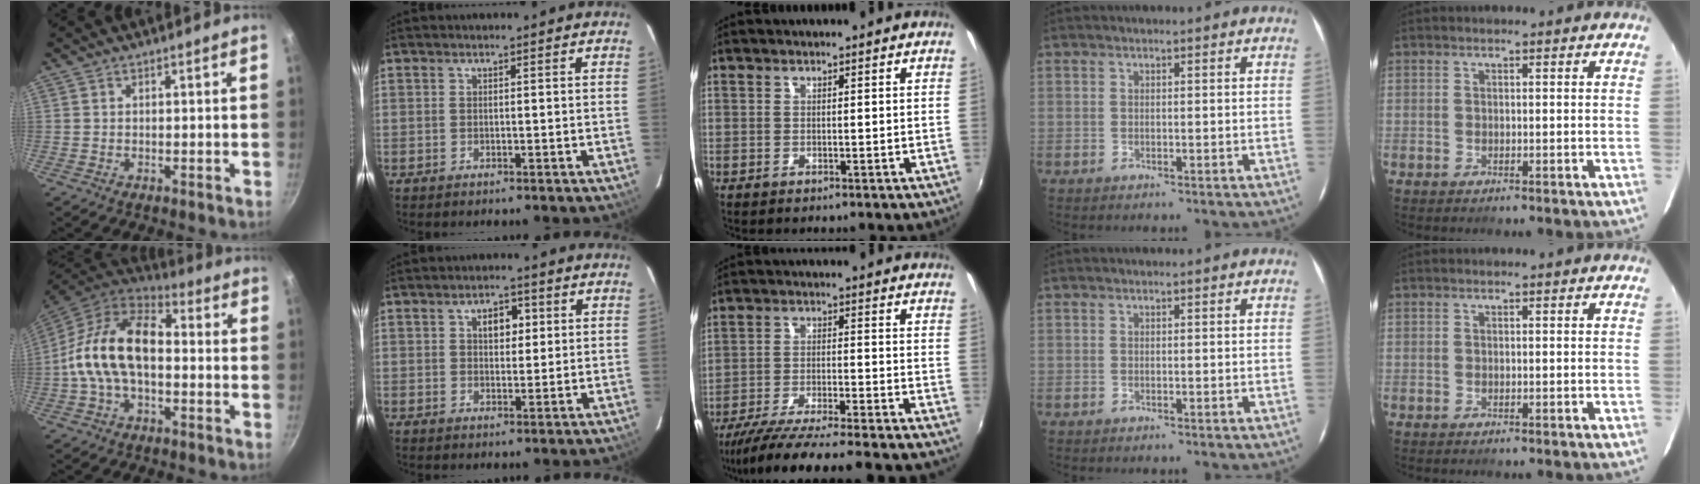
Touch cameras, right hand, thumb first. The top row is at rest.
{"thumb": {"total": 16.9, "force": [-1.1, 10.1, 13.5], "torque": [-0.222, 0.038, -0.040]}, "index": {"total": 4.2, "force": [1.3, 2.8, 2.9], "torque": [-0.042, 0.014, 0.022]}, "middle": {"total": 20.9, "force": [-18.9, -0.5, 8.9], "torque": [-0.162, -0.048, -0.286]}}